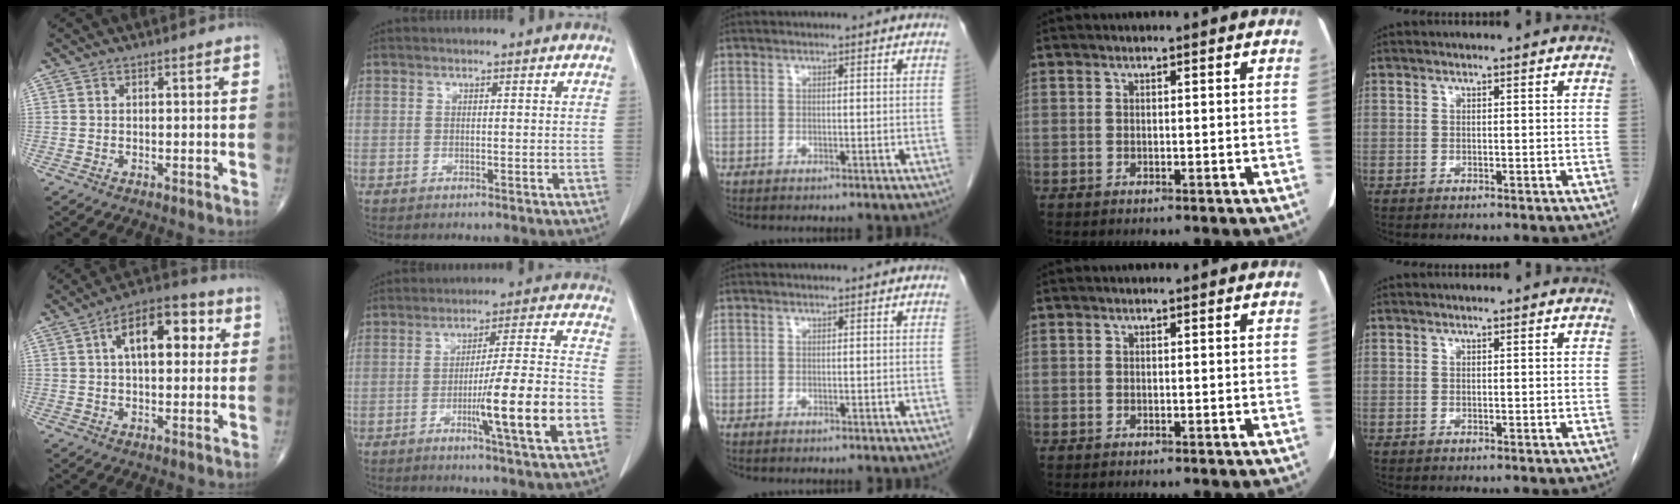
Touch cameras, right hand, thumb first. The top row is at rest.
{"thumb": {"total": 13.1, "force": [3.4, 6.7, 10.8], "torque": [-0.146, 0.023, 0.046]}, "index": {"total": 14.3, "force": [-4.5, -0.1, 13.6], "torque": [-0.211, -0.008, -0.073]}}